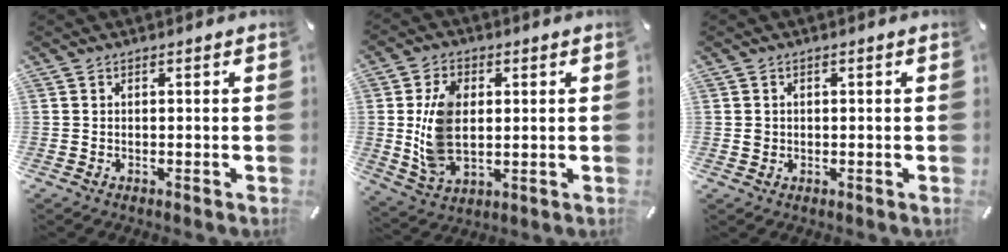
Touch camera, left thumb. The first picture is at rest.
{"total": 11.5, "force": [1.1, 8.0, 8.2], "torque": [-0.185, 0.006, 0.020]}
{"total": 1.2, "force": [0.0, 1.2, 0.3], "torque": [-0.005, 0.005, -0.002]}